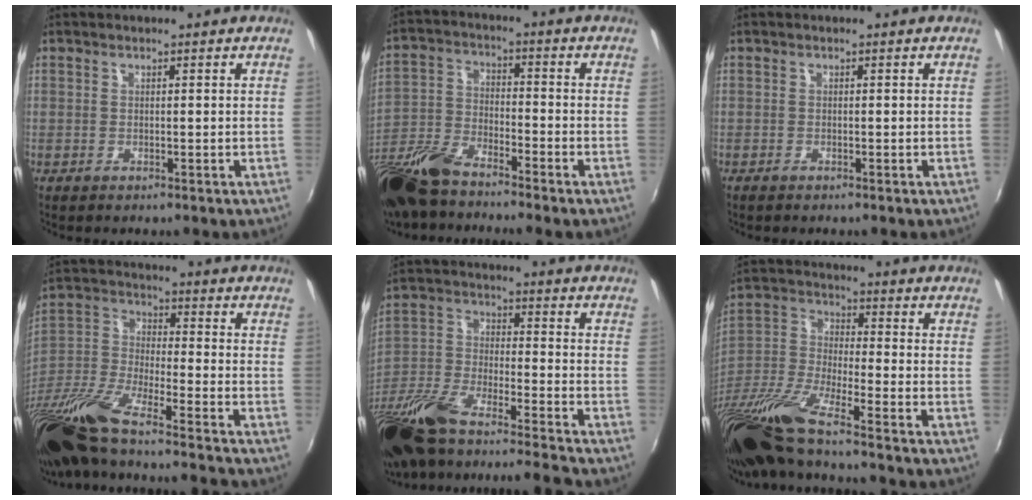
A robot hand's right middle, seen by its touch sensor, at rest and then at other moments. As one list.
[{"total": 13.7, "force": [-10.9, 3.0, 7.8], "torque": [-0.175, -0.023, -0.221]}, {"total": 0.9, "force": [-0.8, 0.1, 0.4], "torque": [-0.009, -0.004, -0.016]}, {"total": 19.3, "force": [-15.0, 0.9, 12.0], "torque": [-0.234, -0.061, -0.287]}, {"total": 22.7, "force": [-17.7, 2.1, 14.0], "torque": [-0.262, -0.055, -0.319]}, {"total": 15.5, "force": [-12.0, 0.4, 9.8], "torque": [-0.196, -0.041, -0.242]}]